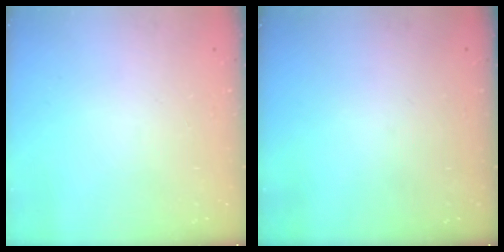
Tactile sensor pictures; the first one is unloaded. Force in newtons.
{"total": 0.0}